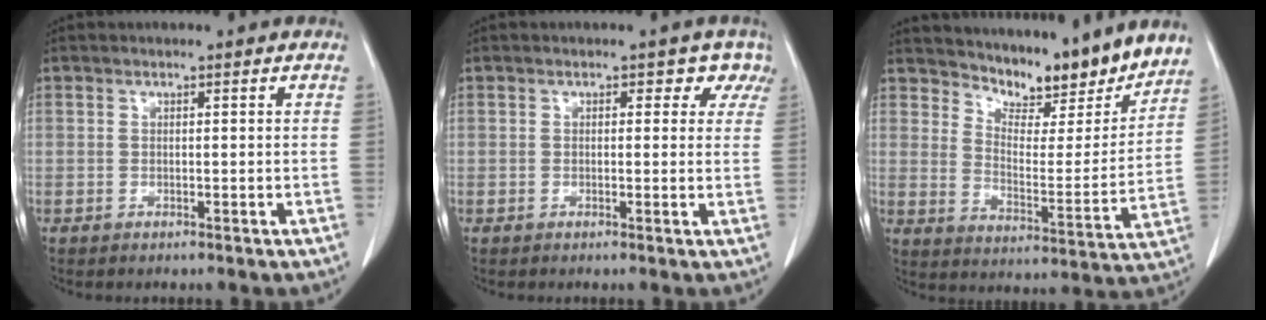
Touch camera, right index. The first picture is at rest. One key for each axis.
{"total": 3.1, "fx": 2.0, "fy": 2.2, "fz": 0.6, "tx": 0.018, "ty": -0.003, "tz": 0.002}
{"total": 12.3, "fx": 11.7, "fy": 2.9, "fz": 2.2, "tx": -0.036, "ty": -0.022, "tz": 0.169}